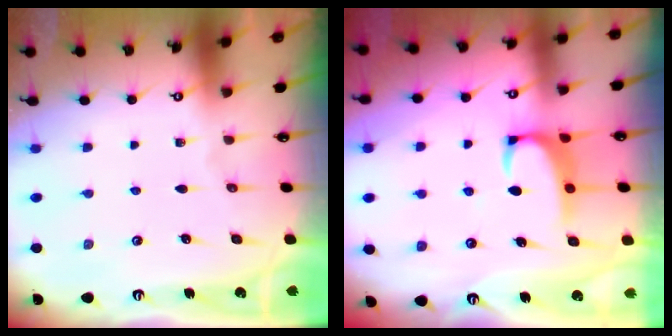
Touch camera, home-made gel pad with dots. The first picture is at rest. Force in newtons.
{"total": 2.4, "press": 2.3, "slide": 0.7}